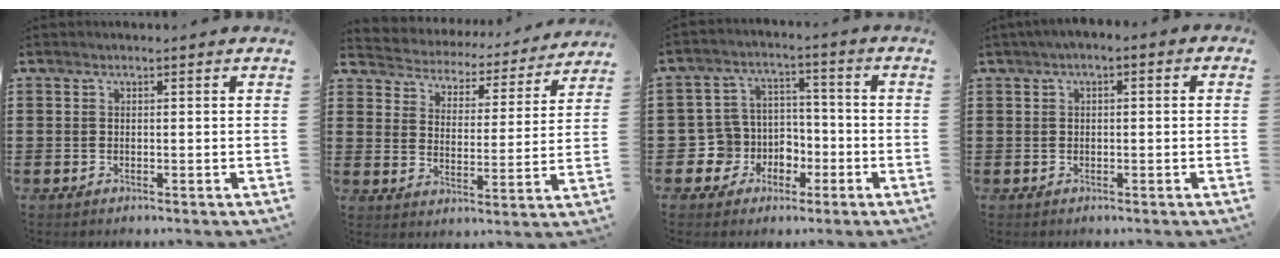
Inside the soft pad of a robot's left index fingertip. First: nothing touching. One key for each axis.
{"total": 3.6, "fx": 3.6, "fy": 0.3, "fz": -0.4, "tx": -0.019, "ty": -0.036, "tz": 0.053}
{"total": 6.8, "fx": -2.0, "fy": 6.4, "fz": 0.9, "tx": -0.055, "ty": 0.003, "tz": -0.035}
{"total": 1.5, "fx": -0.5, "fy": 0.6, "fz": 1.2, "tx": -0.023, "ty": 0.003, "tz": -0.011}